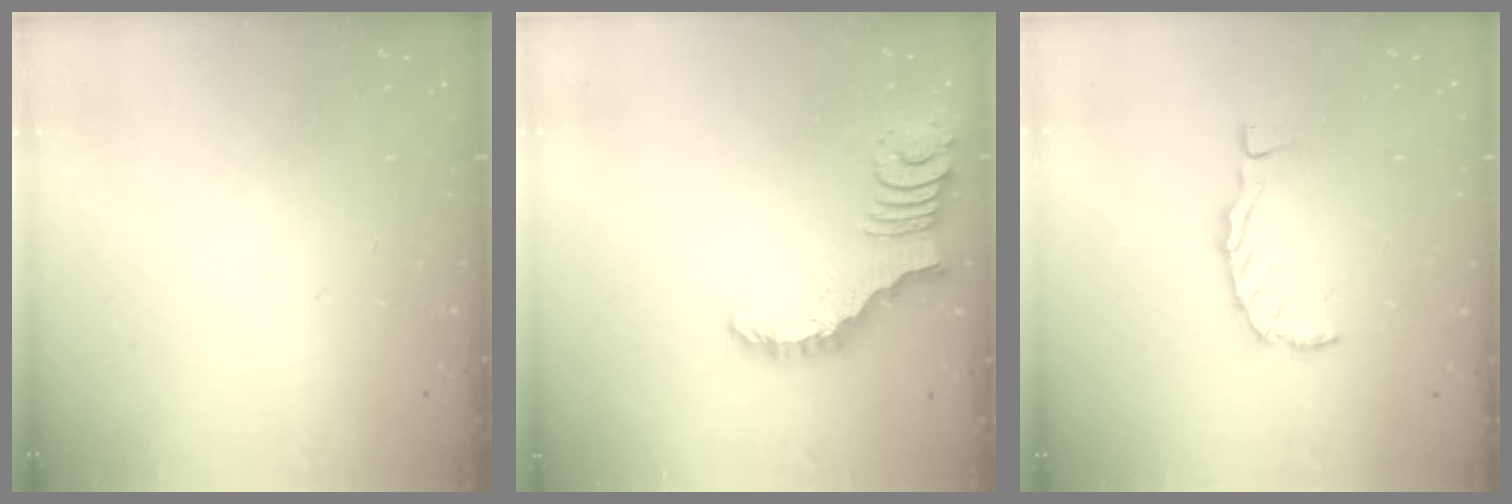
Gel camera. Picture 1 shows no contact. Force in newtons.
{"total": 1.9, "press": 1.8, "slide": 0.3}
{"total": 1.5, "press": 1.4, "slide": 0.3}